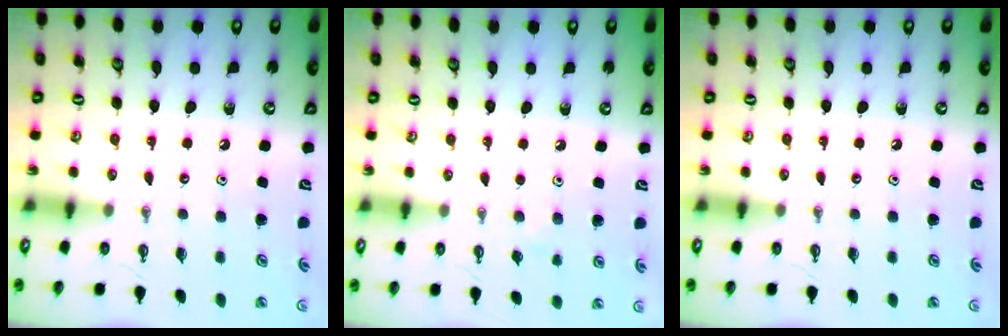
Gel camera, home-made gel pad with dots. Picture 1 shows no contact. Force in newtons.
{"total": 5.7, "press": 4.7, "slide": 3.2}
{"total": 0.0}